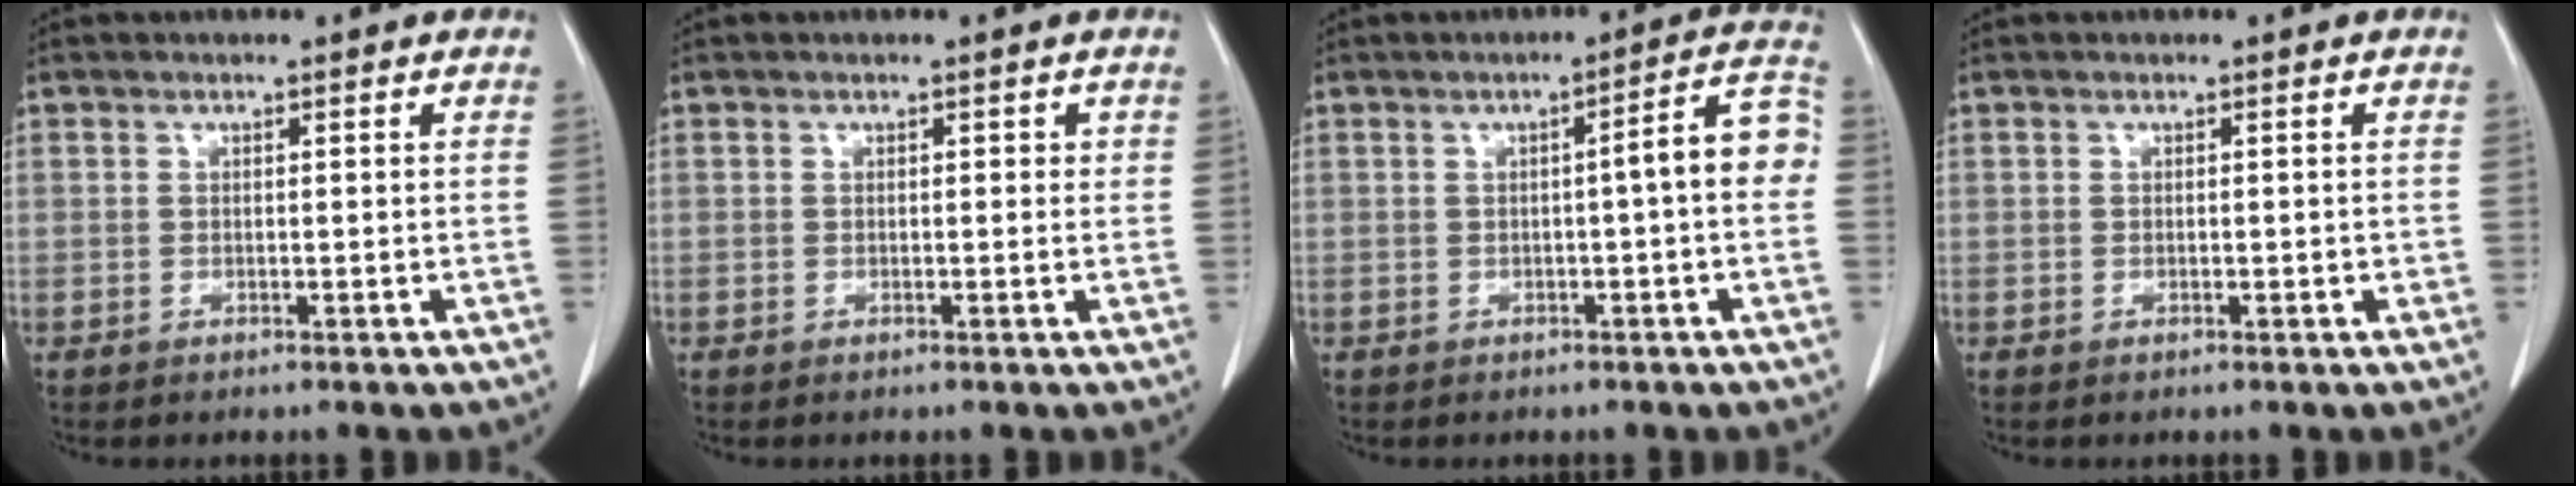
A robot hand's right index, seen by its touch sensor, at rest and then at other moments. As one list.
[{"total": 1.3, "force": [0.3, 0.8, 1.0], "torque": [-0.023, 0.010, 0.004]}, {"total": 7.1, "force": [-0.3, 0.9, 7.0], "torque": [-0.091, 0.029, -0.006]}, {"total": 1.2, "force": [-0.2, 0.6, 1.0], "torque": [-0.023, 0.002, 0.001]}]